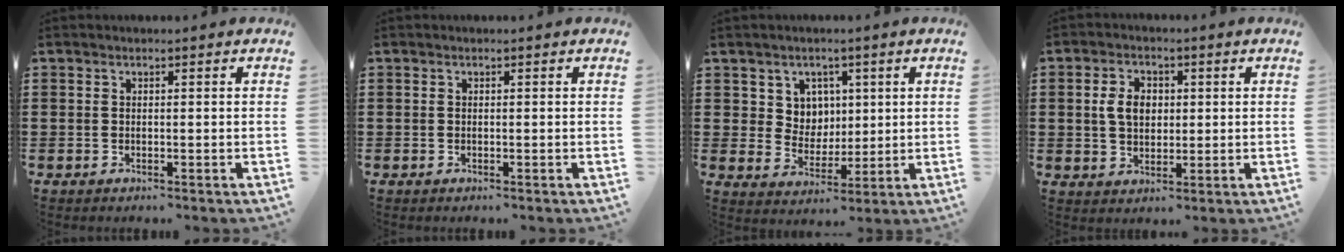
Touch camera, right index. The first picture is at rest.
{"total": 0.0}
{"total": 5.5, "force": [2.5, 4.8, 0.9], "torque": [-0.046, 0.008, 0.046]}
{"total": 4.9, "force": [0.7, 3.4, 3.4], "torque": [-0.083, 0.012, 0.007]}